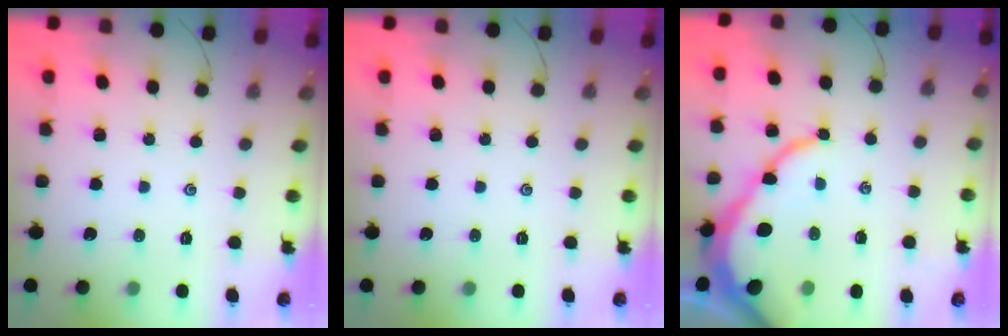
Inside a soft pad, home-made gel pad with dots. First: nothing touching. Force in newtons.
{"total": 0.0}
{"total": 10.4, "press": 10.4, "slide": 1.1}